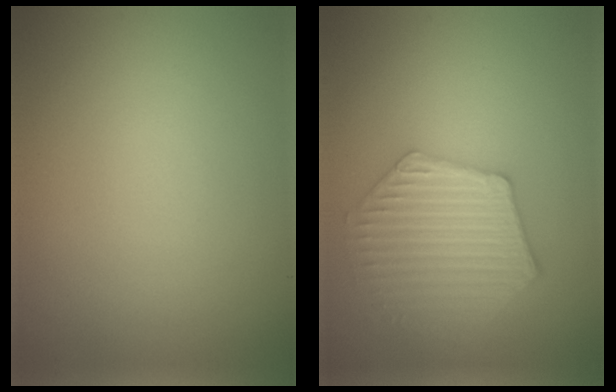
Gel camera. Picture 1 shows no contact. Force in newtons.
{"total": 5.9, "press": 5.0, "slide": 3.1}